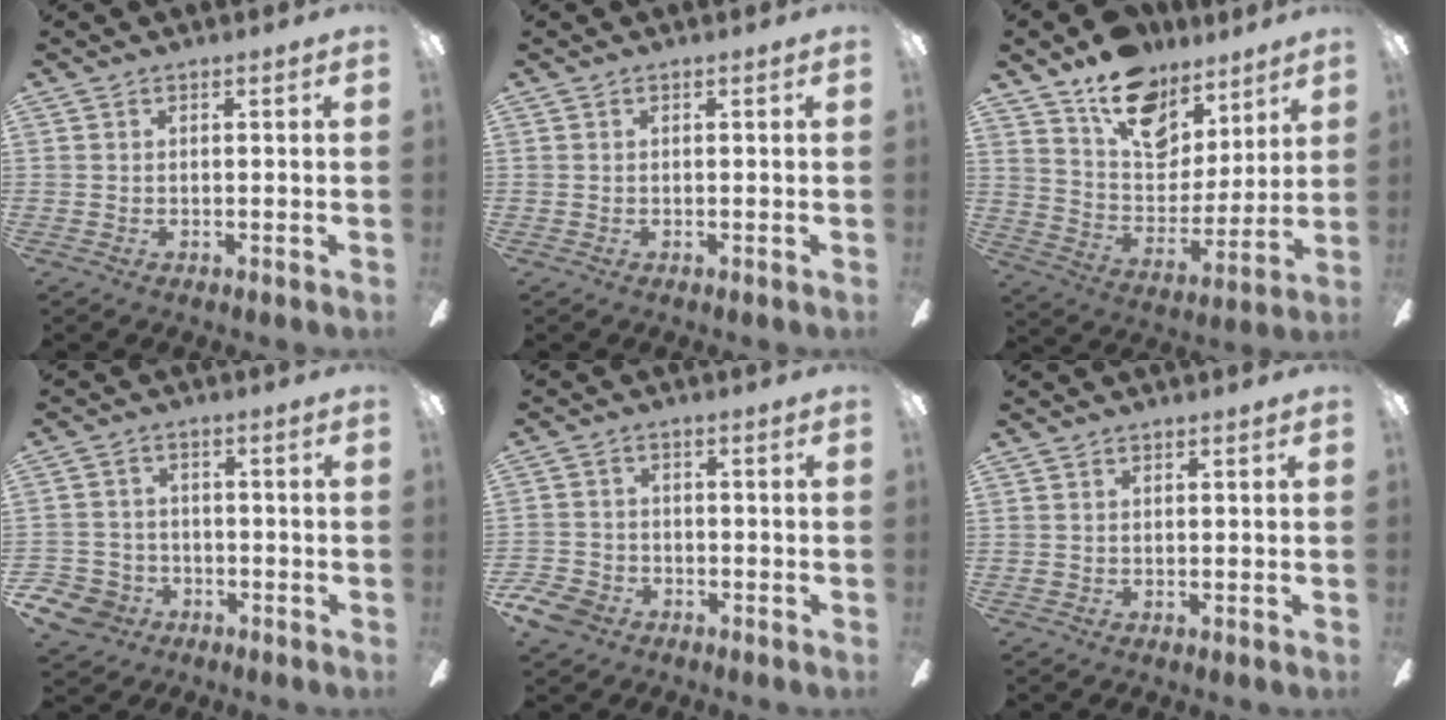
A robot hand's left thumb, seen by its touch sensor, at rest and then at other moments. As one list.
[{"total": 0.0}, {"total": 17.3, "force": [11.6, 10.4, 7.5], "torque": [-0.117, -0.067, 0.214]}, {"total": 7.1, "force": [-3.9, 5.6, 1.8], "torque": [-0.060, 0.028, -0.075]}, {"total": 6.7, "force": [-4.3, 4.4, 2.5], "torque": [-0.064, 0.025, -0.085]}, {"total": 0.6, "force": [0.0, 0.5, 0.1], "torque": [-0.002, 0.005, -0.002]}]